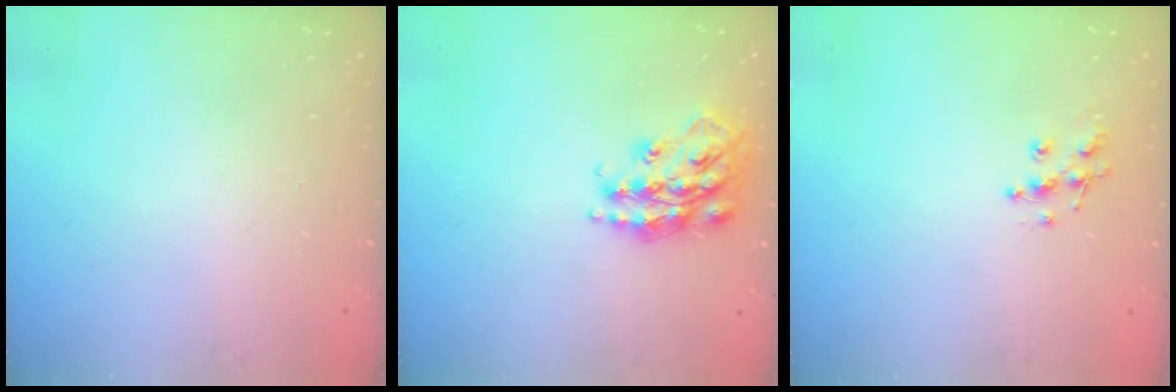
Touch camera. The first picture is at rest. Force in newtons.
{"total": 17.5, "press": 17.5, "slide": 1.0}
{"total": 7.8, "press": 7.7, "slide": 0.5}